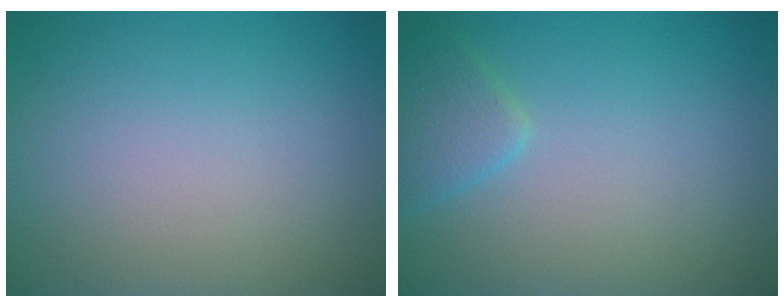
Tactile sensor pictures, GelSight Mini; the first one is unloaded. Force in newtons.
{"total": 2.1, "press": 2.1, "slide": 0.1}